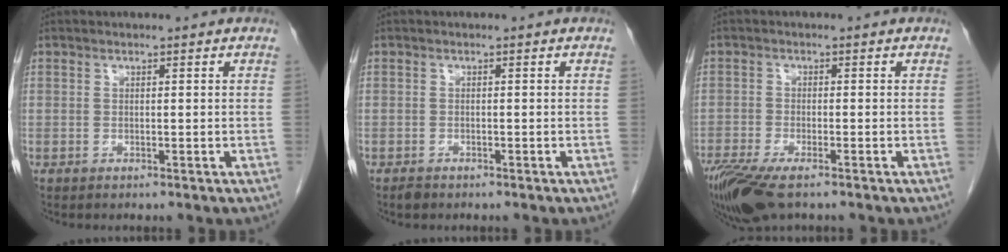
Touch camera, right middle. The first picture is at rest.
{"total": 1.1, "force": [-0.9, 0.5, 0.4], "torque": [-0.013, -0.001, -0.014]}
{"total": 9.4, "force": [-6.6, 2.6, 6.2], "torque": [-0.118, -0.022, -0.116]}